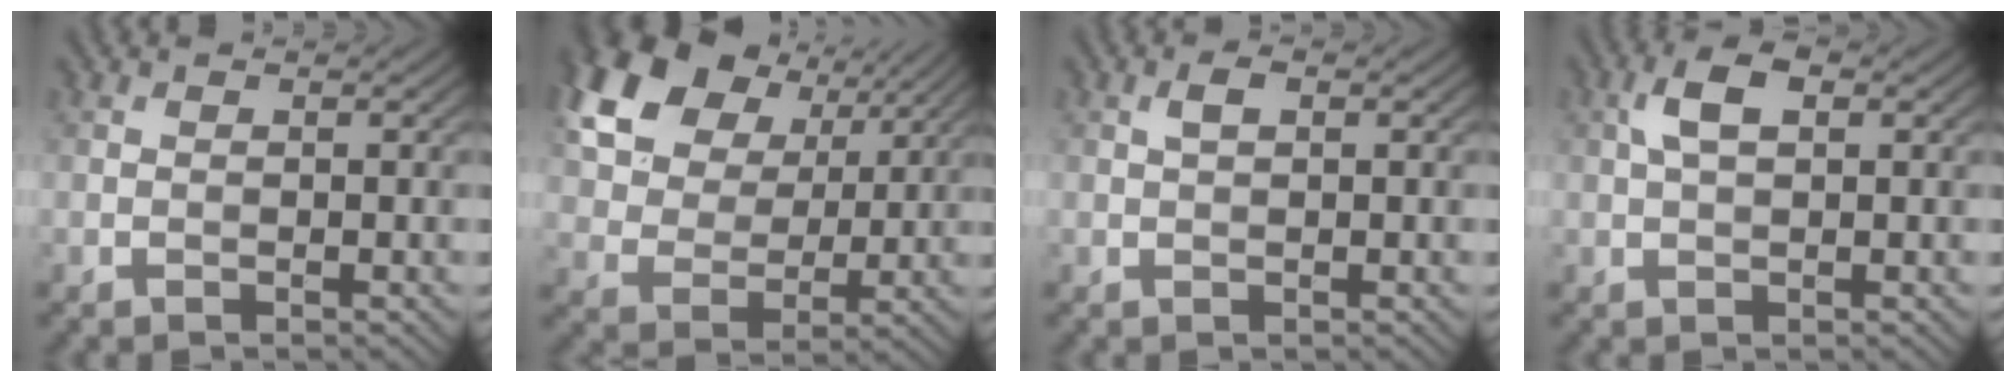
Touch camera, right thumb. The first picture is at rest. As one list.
[{"total": 18.3, "force": [9.1, 12.3, 10.0], "torque": [-0.267, 0.053, 0.195]}, {"total": 1.6, "force": [0.6, 0.7, 1.3], "torque": [-0.028, 0.004, 0.009]}, {"total": 3.9, "force": [1.1, 1.8, 3.3], "torque": [-0.072, 0.011, 0.019]}]